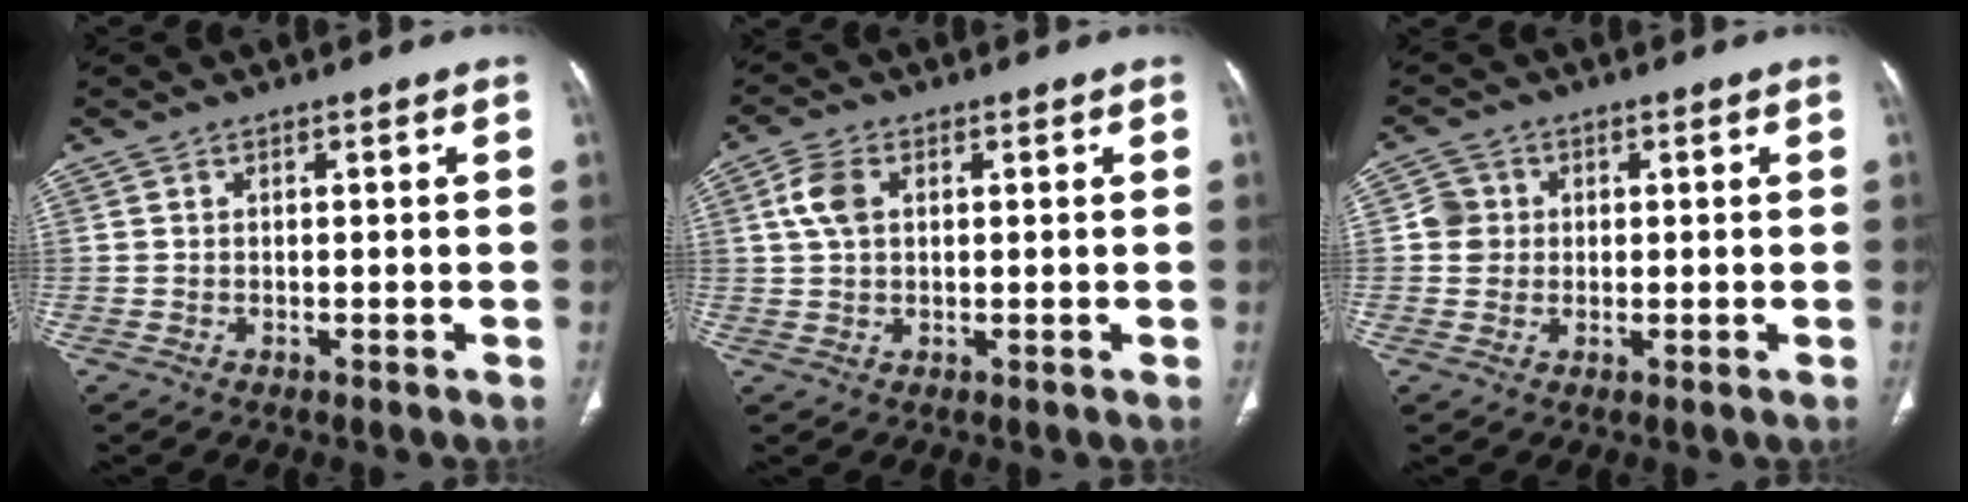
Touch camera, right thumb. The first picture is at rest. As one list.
[{"total": 5.0, "force": [1.3, 3.2, 3.6], "torque": [-0.078, 0.007, 0.025]}, {"total": 3.6, "force": [0.4, 3.5, 0.7], "torque": [0.010, 0.005, 0.004]}]